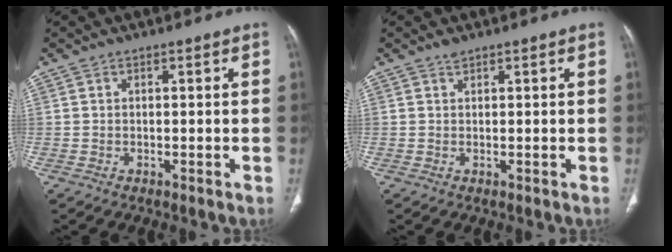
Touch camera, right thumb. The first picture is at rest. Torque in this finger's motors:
{"motor_torque": [0.30, 0.12, 0.03, -0.18, 0.00]}